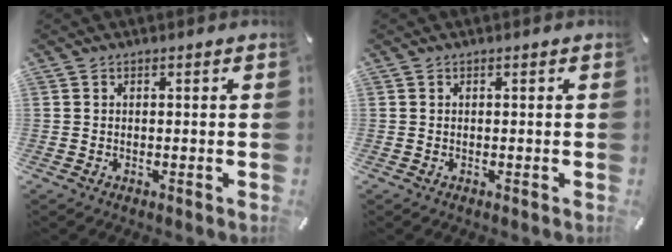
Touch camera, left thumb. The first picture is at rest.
{"total": 0.0}